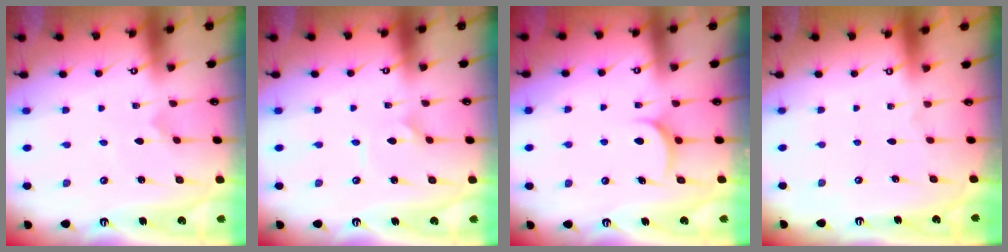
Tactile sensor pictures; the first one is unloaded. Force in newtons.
{"total": 0.7, "press": 0.7, "slide": 0.0}
{"total": 4.9, "press": 4.9, "slide": 0.1}
{"total": 0.0}